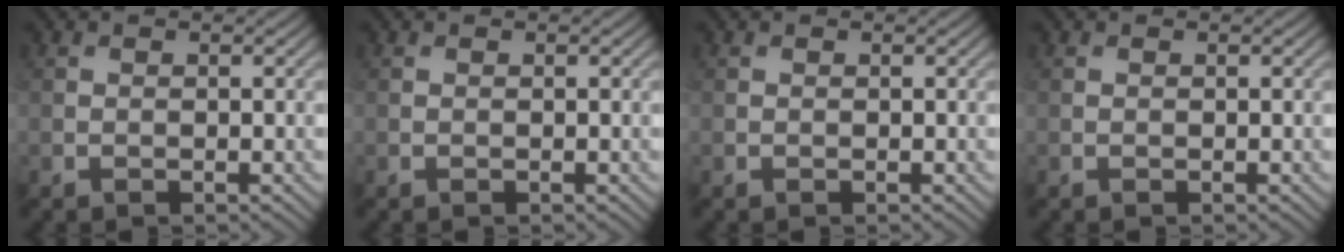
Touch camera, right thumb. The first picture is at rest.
{"total": 0.0}
{"total": 0.0}
{"total": 0.0}